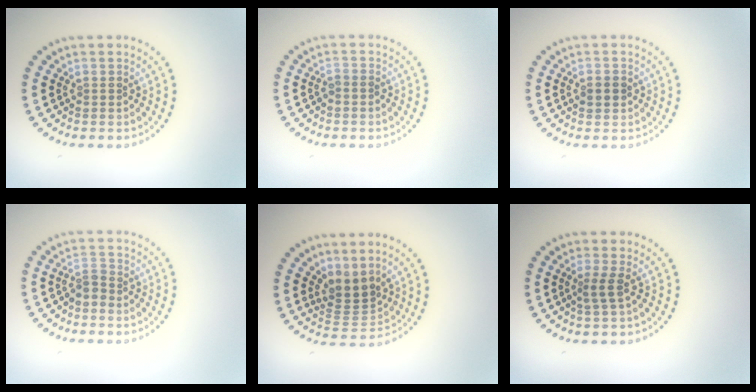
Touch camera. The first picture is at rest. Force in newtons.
{"total": 0.6, "press": 0.4, "slide": 0.4}
{"total": 1.8, "press": 1.8, "slide": 0.2}
{"total": 1.7, "press": 1.3, "slide": 1.2}
{"total": 2.9, "press": 2.1, "slide": 2.0}
{"total": 1.7, "press": 1.2, "slide": 1.2}